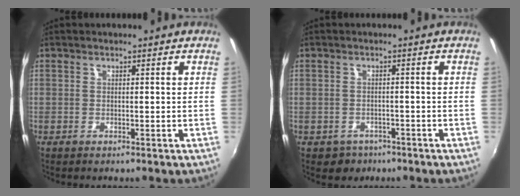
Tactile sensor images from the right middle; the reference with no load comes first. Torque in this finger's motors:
{"motor_torque": [0.12, -0.35, -0.01, 0.00]}